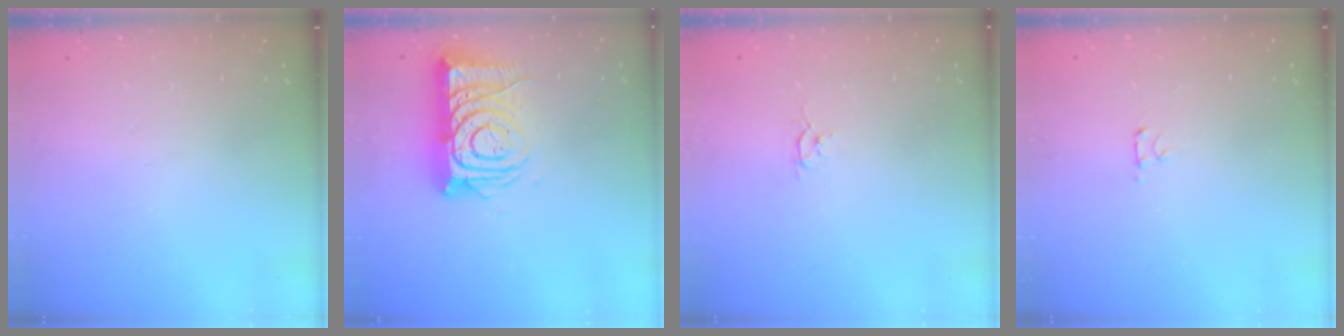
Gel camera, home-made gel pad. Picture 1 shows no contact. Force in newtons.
{"total": 14.2, "press": 14.1, "slide": 1.2}
{"total": 2.6, "press": 2.6, "slide": 0.3}
{"total": 2.5, "press": 2.4, "slide": 0.3}